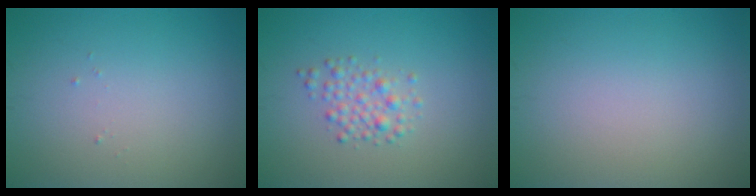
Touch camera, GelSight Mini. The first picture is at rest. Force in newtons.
{"total": 2.1, "press": 2.1, "slide": 0.0}
{"total": 0.0}